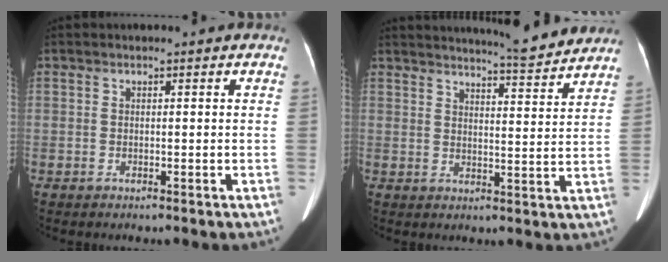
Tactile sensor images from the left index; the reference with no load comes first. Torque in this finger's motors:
{"motor_torque": [0.69, -1.27, 0.16, 0.01]}